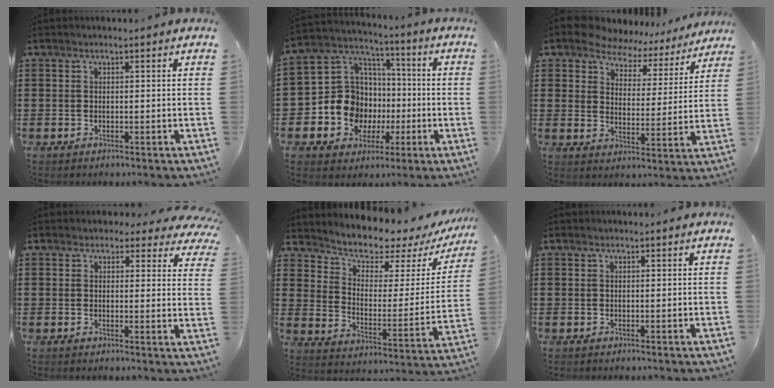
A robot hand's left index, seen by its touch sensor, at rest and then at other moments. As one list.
[{"total": 11.2, "force": [-2.4, 10.2, 3.9], "torque": [-0.126, 0.011, -0.039]}, {"total": 5.6, "force": [5.3, 1.7, 0.5], "torque": [-0.042, -0.028, 0.091]}, {"total": 2.3, "force": [1.8, 1.2, 0.8], "torque": [-0.017, 0.000, 0.030]}, {"total": 4.9, "force": [4.4, 1.8, 1.0], "torque": [-0.042, -0.039, 0.070]}, {"total": 0.0}]